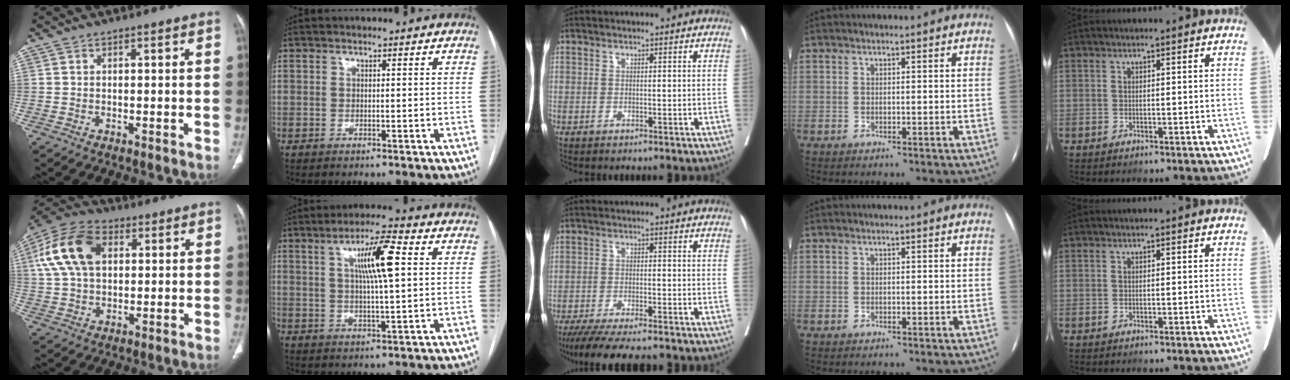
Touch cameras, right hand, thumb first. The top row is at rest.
{"thumb": {"total": 14.7, "force": [3.8, 9.5, 10.5], "torque": [-0.201, 0.018, 0.065]}, "index": {"total": 9.2, "force": [2.5, 0.8, 8.8], "torque": [-0.154, 0.010, 0.042]}, "middle": {"total": 11.8, "force": [-10.2, 1.4, 5.9], "torque": [-0.080, -0.020, -0.153]}}